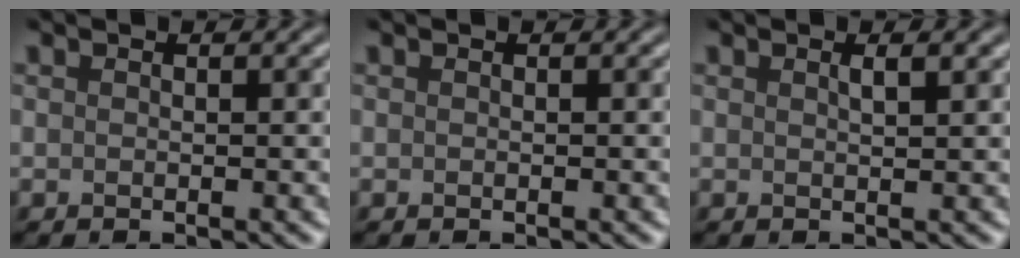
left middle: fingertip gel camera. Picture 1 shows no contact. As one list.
[{"total": 0.0}, {"total": 1.8, "force": [0.8, 0.7, 1.4], "torque": [-0.003, 0.005, -0.004]}]